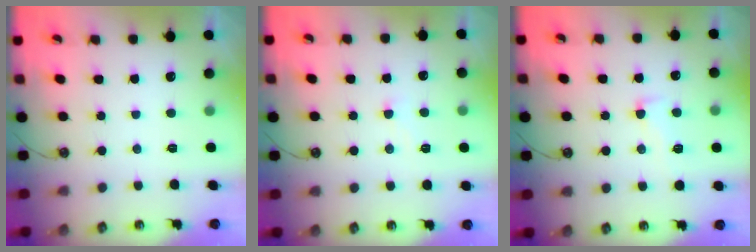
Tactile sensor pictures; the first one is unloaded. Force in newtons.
{"total": 2.6, "press": 2.5, "slide": 0.6}
{"total": 1.5, "press": 0.3, "slide": 1.5}